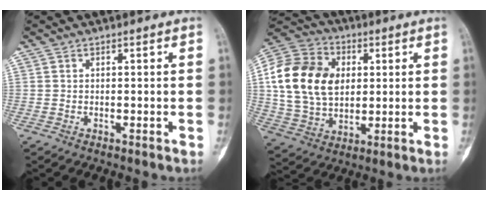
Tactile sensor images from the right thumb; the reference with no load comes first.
{"total": 19.6, "force": [3.4, 14.2, 13.2], "torque": [-0.235, 0.007, 0.061]}